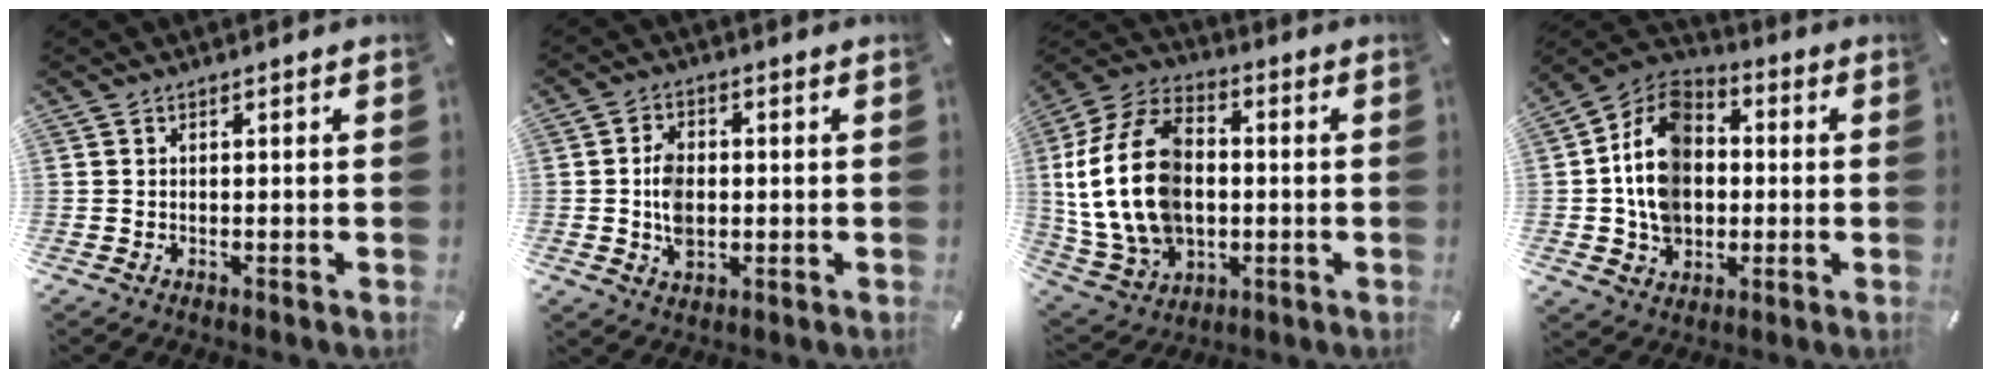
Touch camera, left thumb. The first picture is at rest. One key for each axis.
{"total": 6.9, "fx": -0.6, "fy": 5.0, "fz": 4.7, "tx": -0.092, "ty": 0.000, "tz": -0.014}
{"total": 20.4, "fx": -0.2, "fy": 15.1, "fz": 13.6, "tx": -0.317, "ty": 0.002, "tz": -0.007}
{"total": 14.1, "fx": -1.2, "fy": 11.5, "fz": 8.1, "tx": -0.177, "ty": 0.015, "tz": -0.023}